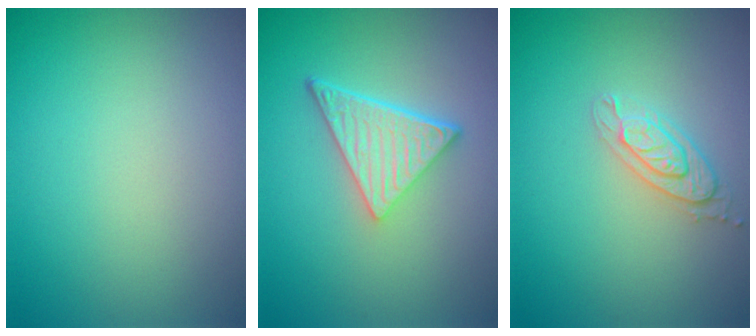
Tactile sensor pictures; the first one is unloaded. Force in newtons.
{"total": 4.8, "press": 3.3, "slide": 3.5}
{"total": 2.1, "press": 2.1, "slide": 0.4}